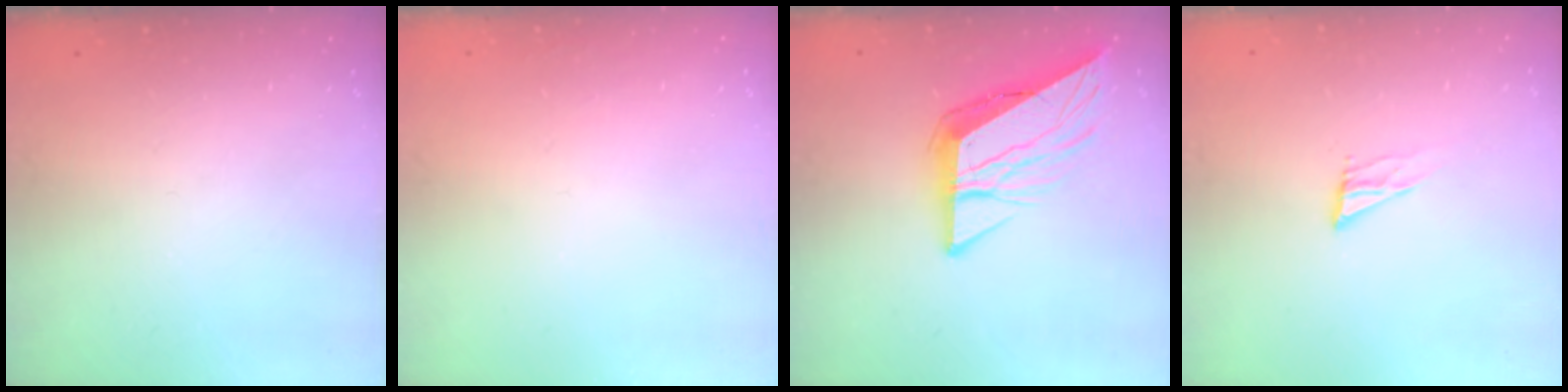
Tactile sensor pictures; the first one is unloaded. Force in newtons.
{"total": 1.5, "press": 1.5, "slide": 0.1}
{"total": 11.7, "press": 11.6, "slide": 1.4}
{"total": 7.6, "press": 7.6, "slide": 0.3}